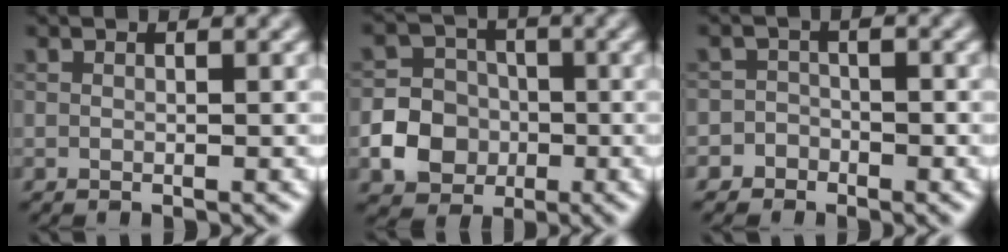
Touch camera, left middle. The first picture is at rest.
{"total": 5.3, "force": [-1.5, 4.7, 2.0], "torque": [-0.019, 0.003, -0.049]}
{"total": 2.8, "force": [-1.8, 2.1, -0.3], "torque": [0.041, 0.008, -0.039]}